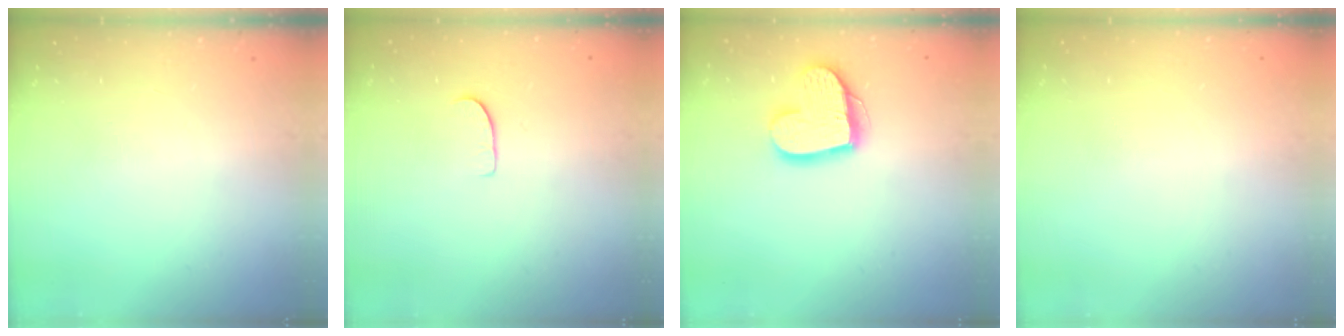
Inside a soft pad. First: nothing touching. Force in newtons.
{"total": 5.2, "press": 5.2, "slide": 0.4}
{"total": 14.8, "press": 14.7, "slide": 1.3}
{"total": 0.0}